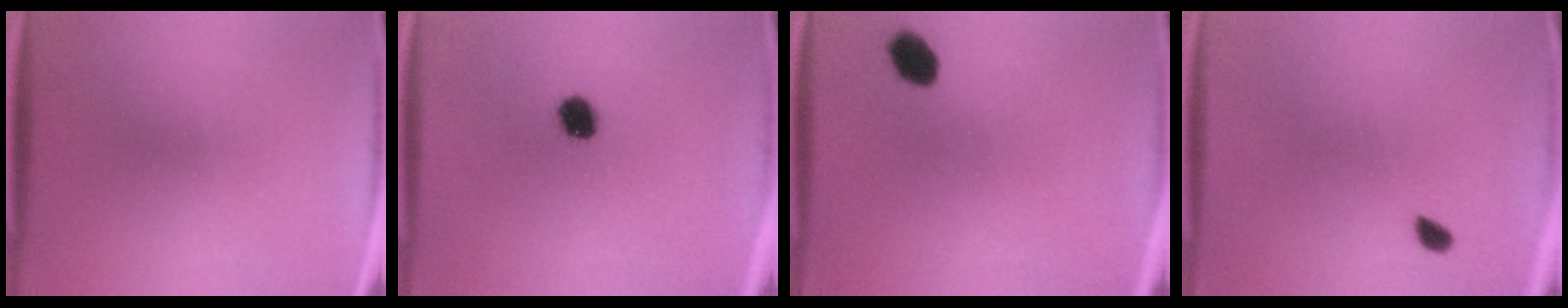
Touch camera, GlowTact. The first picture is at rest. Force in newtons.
{"total": 5.2}
{"total": 4.8}
{"total": 1.7}